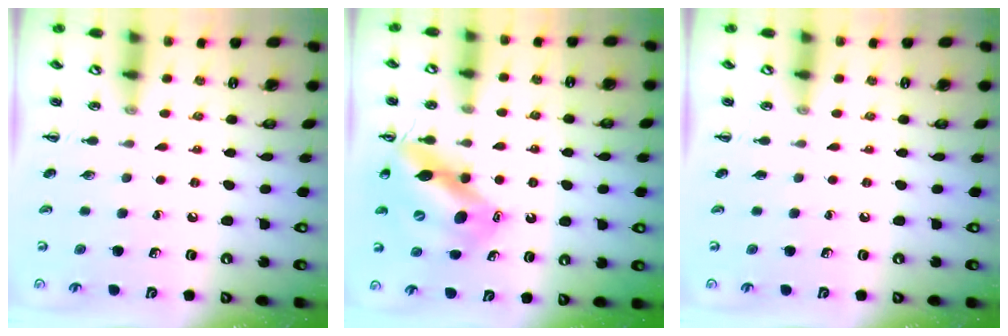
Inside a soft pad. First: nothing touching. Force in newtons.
{"total": 13.4, "press": 12.8, "slide": 4.1}
{"total": 0.0}